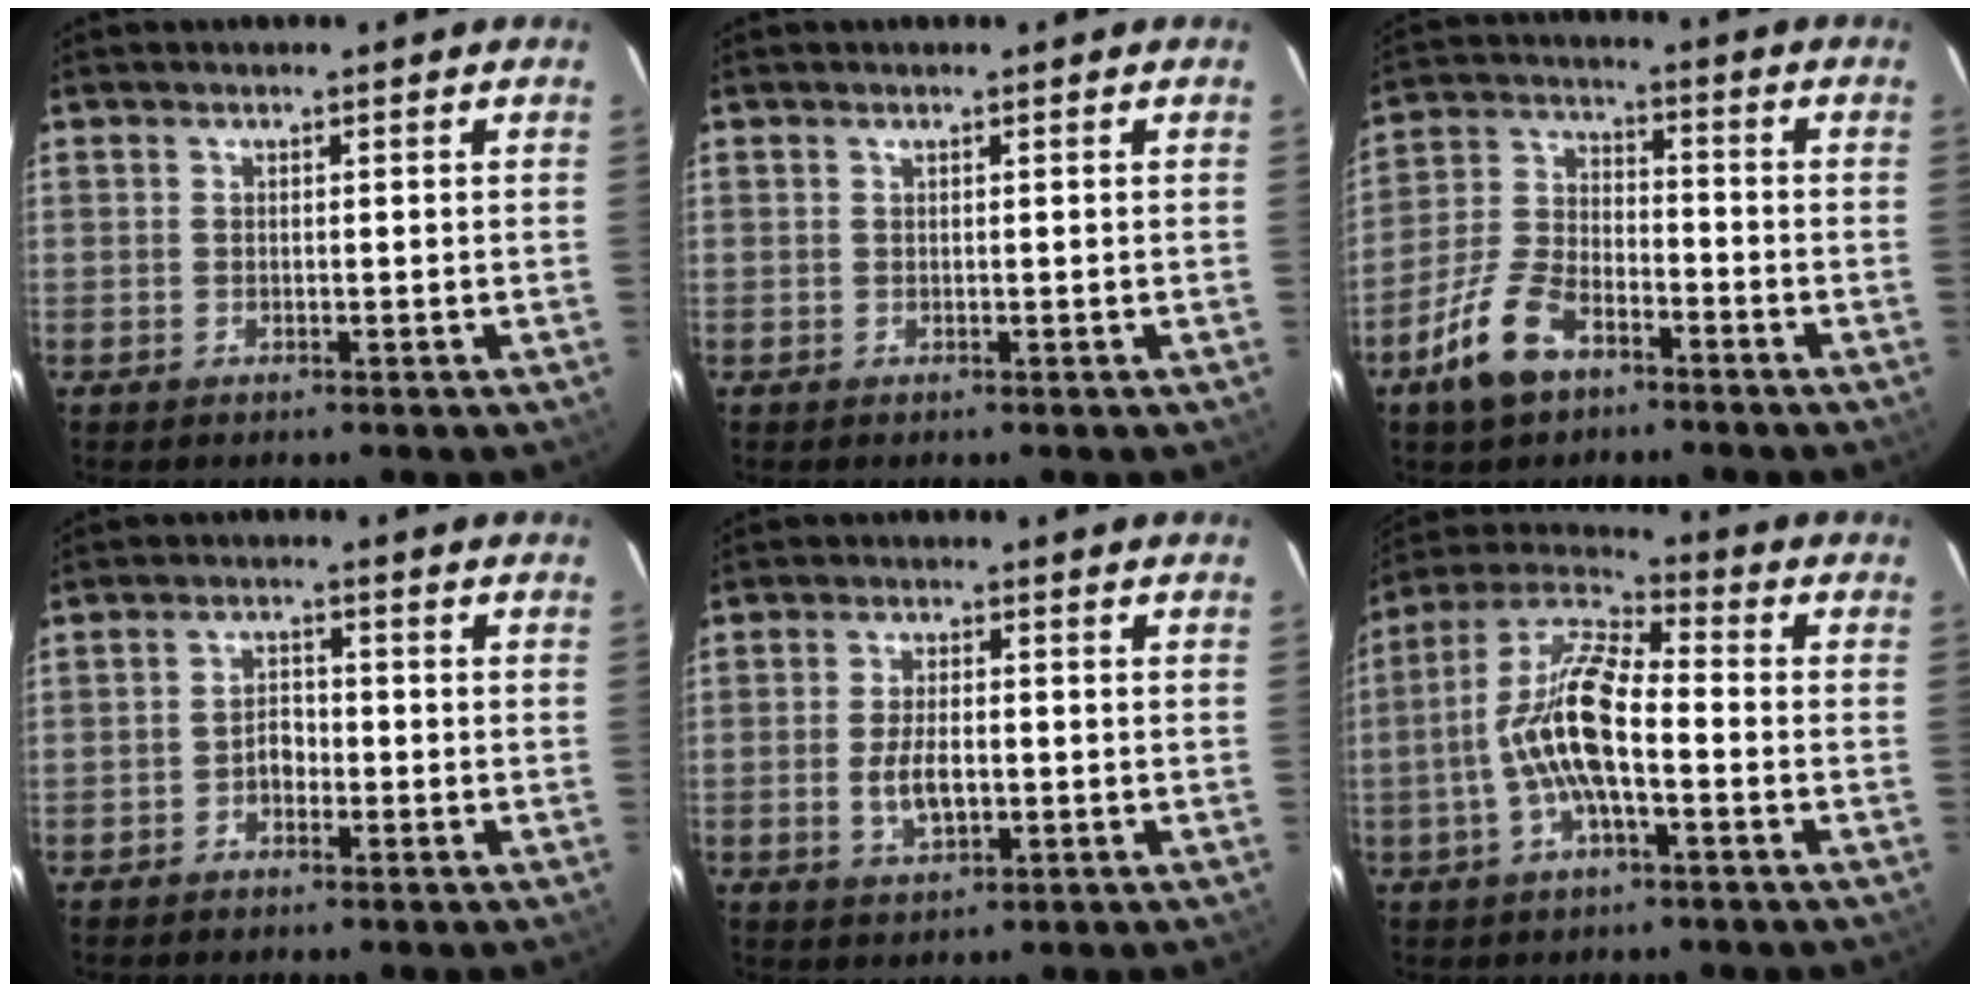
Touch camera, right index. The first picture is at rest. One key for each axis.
{"total": 0.0}
{"total": 11.3, "fx": -7.1, "fy": 5.6, "fz": 6.9, "tx": -0.153, "ty": 0.008, "tz": -0.132}
{"total": 2.7, "fx": -1.4, "fy": 1.8, "fz": 1.5, "tx": -0.028, "ty": 0.011, "tz": -0.025}
{"total": 5.8, "fx": -1.1, "fy": 2.7, "fz": 5.0, "tx": -0.101, "ty": -0.002, "tz": -0.017}
{"total": 13.1, "fx": -2.9, "fy": 4.0, "fz": 12.1, "tx": -0.243, "ty": 0.008, "tz": -0.061}